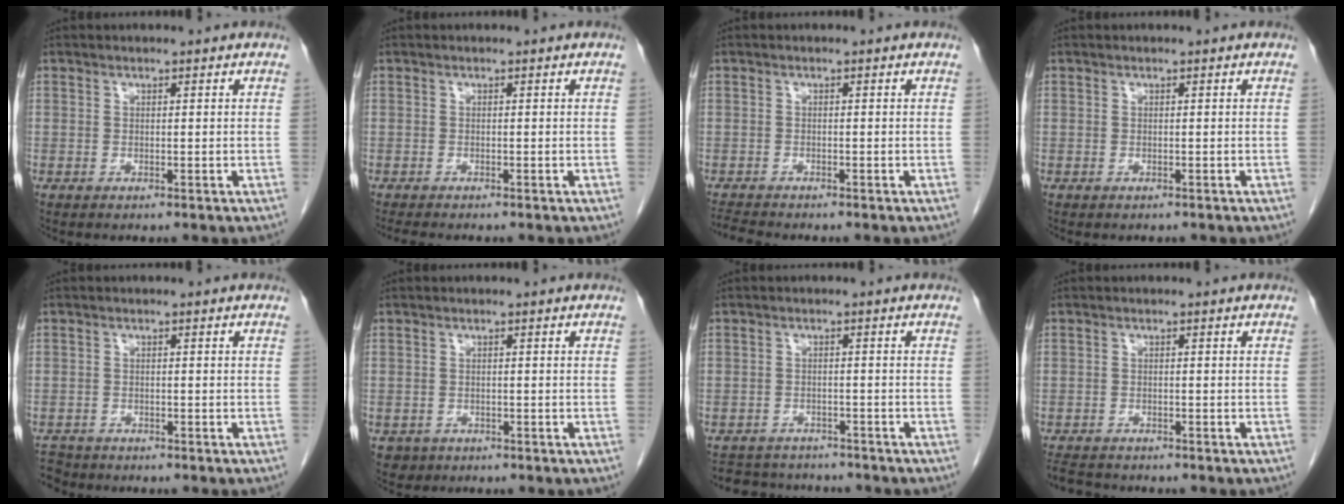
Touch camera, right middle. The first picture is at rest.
{"total": 2.6, "force": [-2.3, 0.2, 1.2], "torque": [-0.021, -0.007, -0.034]}
{"total": 2.3, "force": [-2.2, -0.4, 0.2], "torque": [-0.014, -0.015, -0.041]}
{"total": 0.5, "force": [-0.4, 0.3, 0.0], "torque": [-0.007, 0.001, -0.008]}
{"total": 3.0, "force": [-2.8, 1.0, -0.4], "torque": [0.001, -0.007, -0.051]}
{"total": 1.9, "force": [-1.0, 1.6, 0.0], "torque": [-0.005, 0.005, -0.013]}
{"total": 7.4, "force": [-6.9, 2.4, 0.9], "torque": [-0.014, 0.005, -0.095]}
{"total": 4.7, "force": [-4.4, 1.1, 1.1], "torque": [-0.022, -0.012, -0.072]}